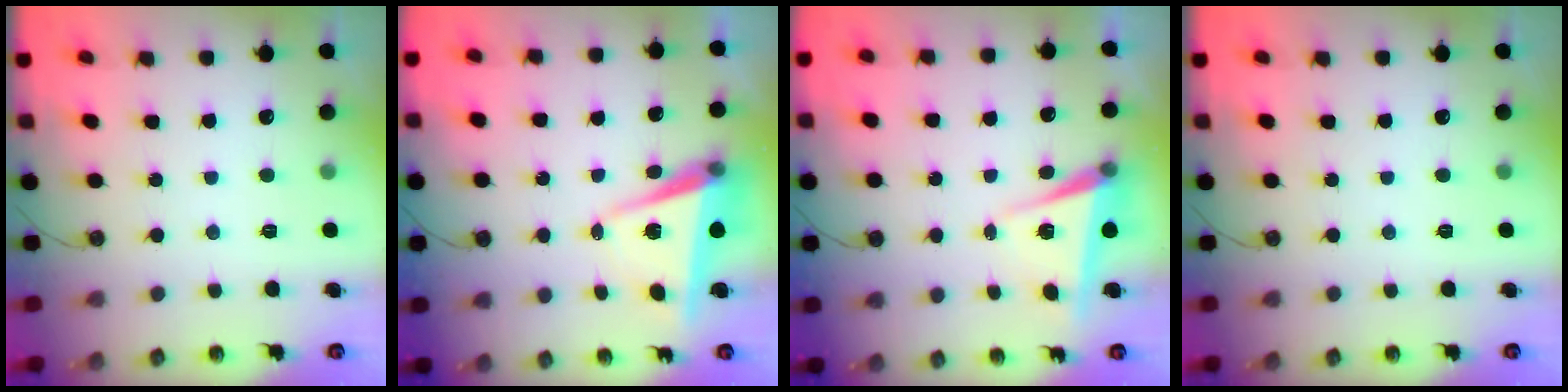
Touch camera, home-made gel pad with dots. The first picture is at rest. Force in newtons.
{"total": 6.8, "press": 5.2, "slide": 4.3}
{"total": 6.8, "press": 5.8, "slide": 3.7}
{"total": 0.0}